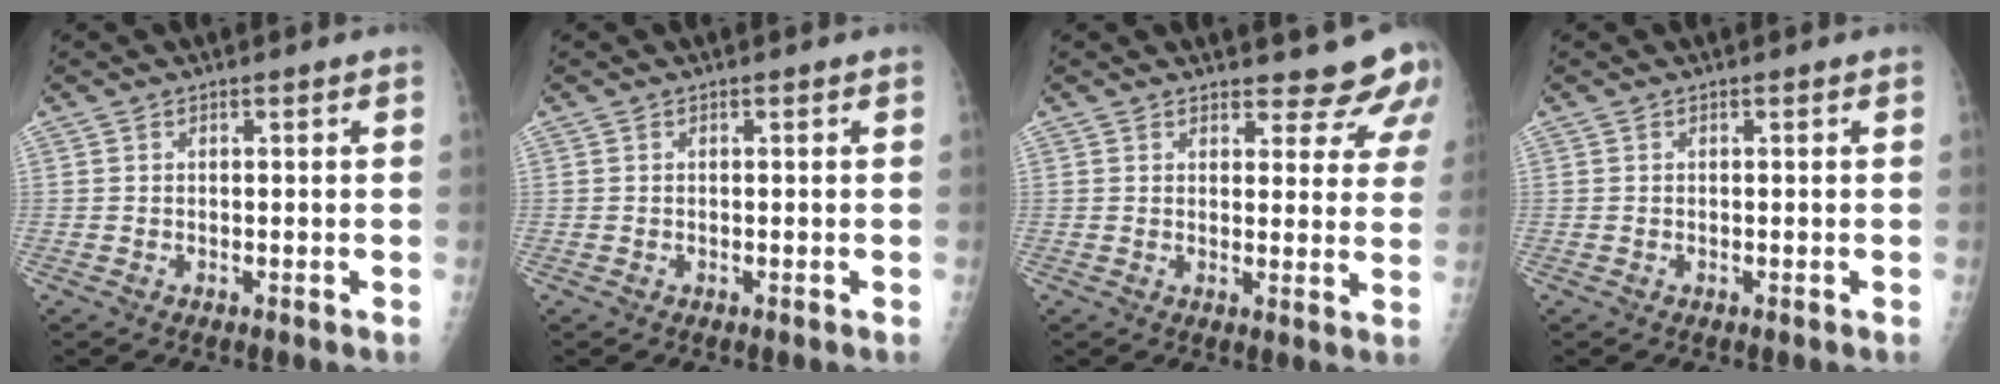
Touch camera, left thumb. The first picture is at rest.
{"total": 0.0}
{"total": 9.0, "force": [8.1, 3.1, 2.2], "torque": [0.014, -0.051, 0.077]}
{"total": 0.0}